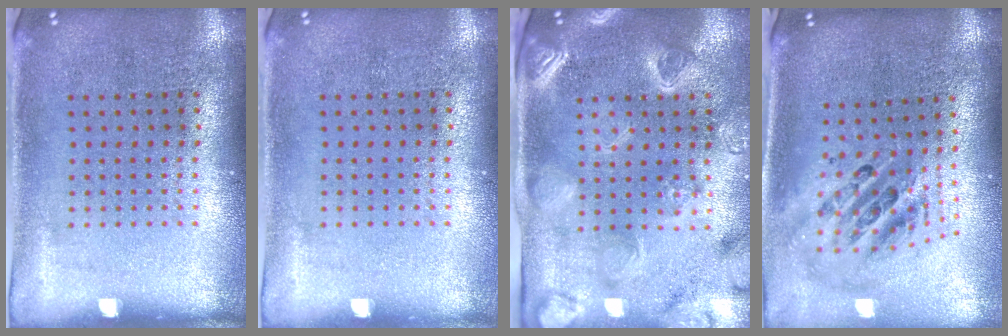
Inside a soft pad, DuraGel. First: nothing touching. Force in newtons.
{"total": 0.0}
{"total": 3.5, "press": 3.2, "slide": 1.5}
{"total": 2.4, "press": 1.7, "slide": 1.7}